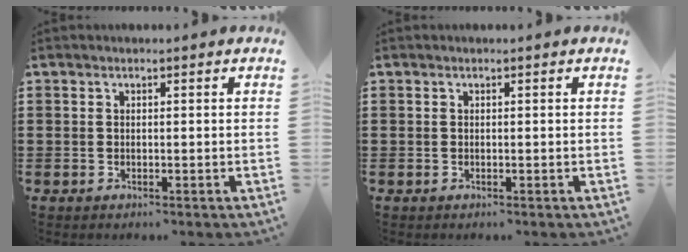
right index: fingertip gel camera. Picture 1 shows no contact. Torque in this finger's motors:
{"motor_torque": [0.00, 0.00, 0.00, 0.00]}